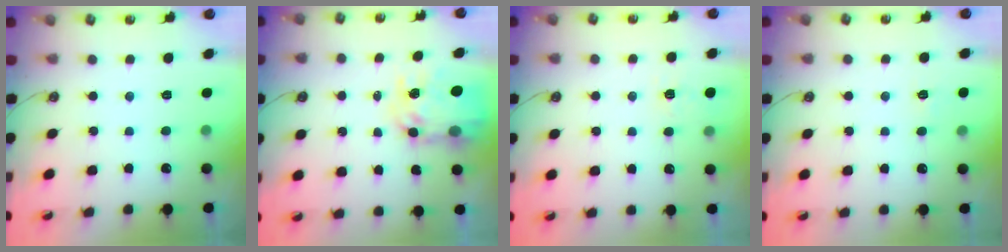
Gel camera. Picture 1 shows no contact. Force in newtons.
{"total": 10.4, "press": 10.4, "slide": 0.9}
{"total": 3.2, "press": 3.2, "slide": 0.4}
{"total": 5.3, "press": 5.2, "slide": 0.6}